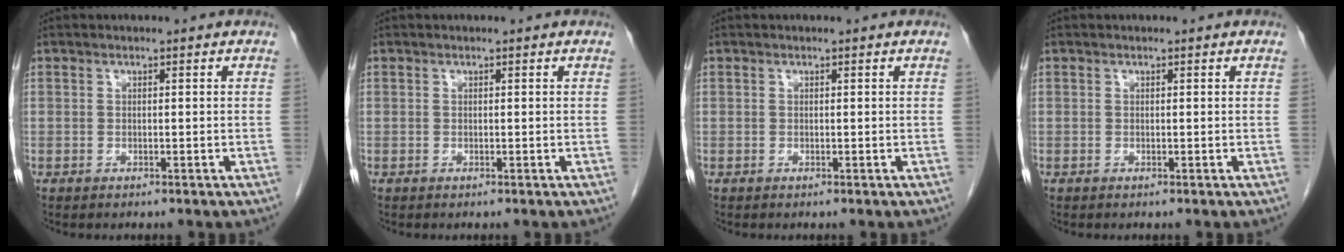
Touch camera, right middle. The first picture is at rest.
{"total": 0.0}
{"total": 0.0}
{"total": 0.0}